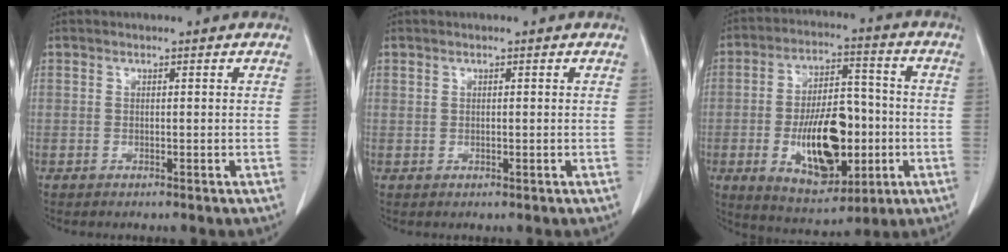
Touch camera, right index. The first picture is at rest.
{"total": 0.0}
{"total": 15.9, "force": [-3.5, 7.3, 13.7], "torque": [-0.240, 0.009, -0.044]}